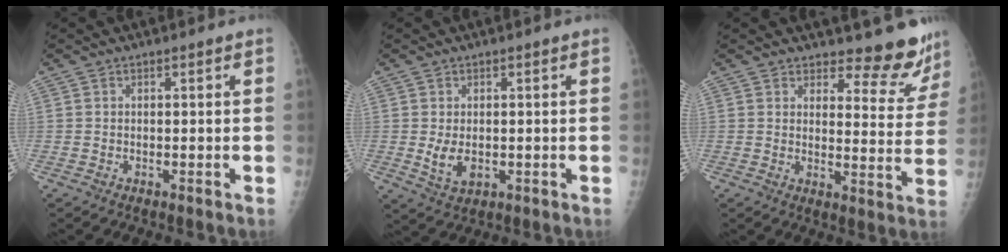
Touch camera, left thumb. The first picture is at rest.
{"total": 4.4, "force": [-0.3, 2.9, 3.3], "torque": [-0.054, -0.010, 0.004]}
{"total": 9.9, "force": [9.3, 3.0, 1.7], "torque": [0.018, -0.088, 0.103]}